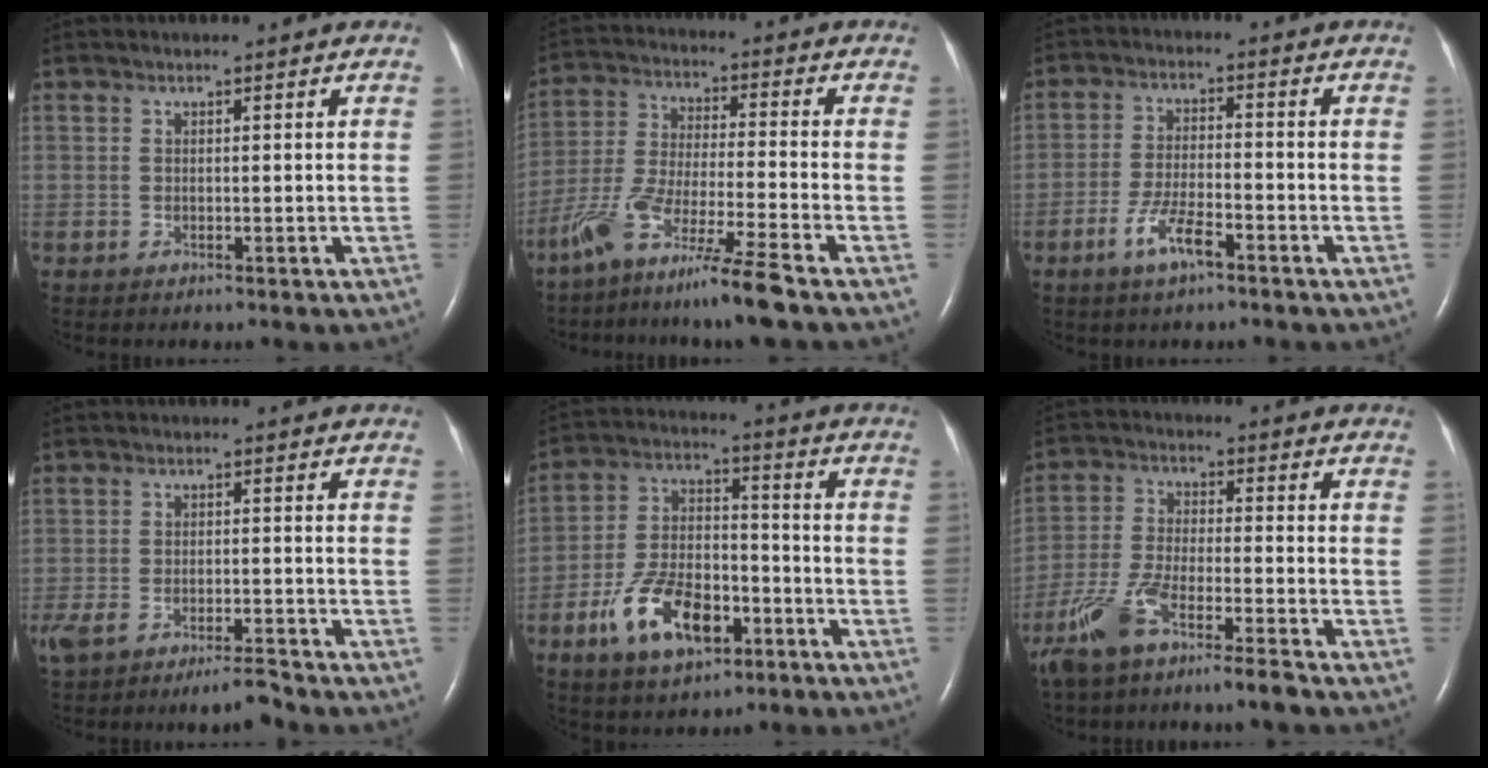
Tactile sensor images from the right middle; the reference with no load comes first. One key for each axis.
{"total": 11.2, "fx": -8.1, "fy": -0.9, "fz": 7.7, "tx": -0.160, "ty": -0.034, "tz": -0.155}
{"total": 5.8, "fx": -3.4, "fy": 1.3, "fz": 4.4, "tx": -0.090, "ty": -0.002, "tz": -0.064}
{"total": 6.4, "fx": -5.0, "fy": 1.6, "fz": 3.7, "tx": -0.078, "ty": 0.002, "tz": -0.087}
{"total": 12.5, "fx": -6.0, "fy": 6.3, "fz": 9.0, "tx": -0.186, "ty": 0.011, "tz": -0.102}
{"total": 9.2, "fx": -6.5, "fy": 0.9, "fz": 6.4, "tx": -0.141, "ty": -0.010, "tz": -0.130}